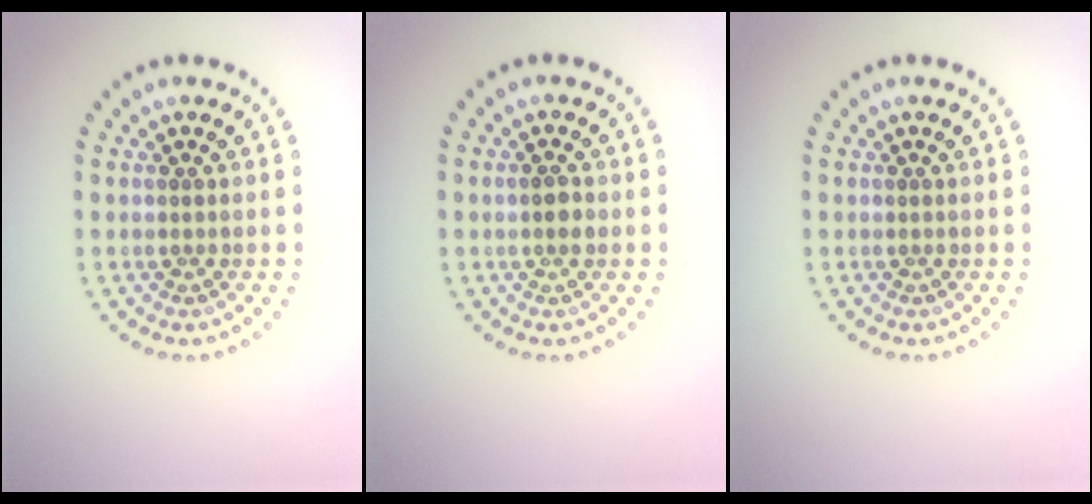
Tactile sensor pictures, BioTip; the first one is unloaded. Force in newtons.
{"total": 1.4, "press": 1.3, "slide": 0.3}
{"total": 0.0}